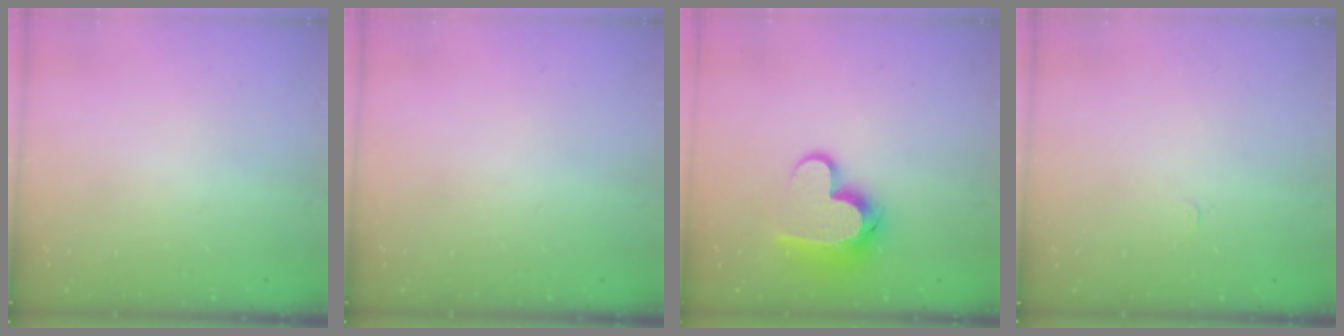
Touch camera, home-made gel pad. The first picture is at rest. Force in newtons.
{"total": 0.0}
{"total": 13.2, "press": 13.2, "slide": 0.9}
{"total": 2.4, "press": 2.4, "slide": 0.3}